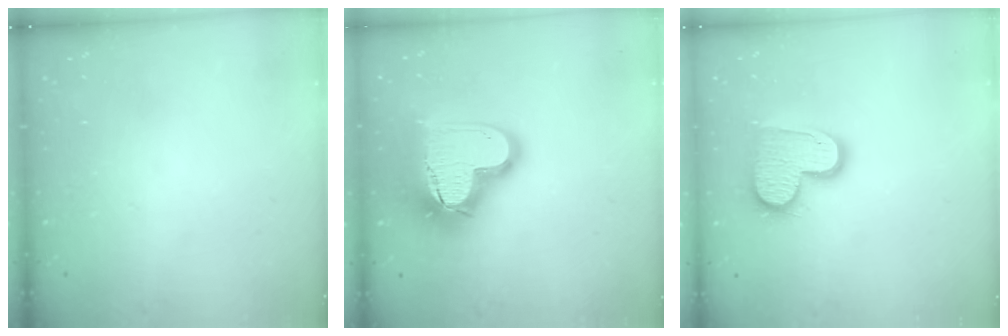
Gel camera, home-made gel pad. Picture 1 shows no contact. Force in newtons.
{"total": 22.3, "press": 22.3, "slide": 1.7}
{"total": 14.6, "press": 14.6, "slide": 1.2}